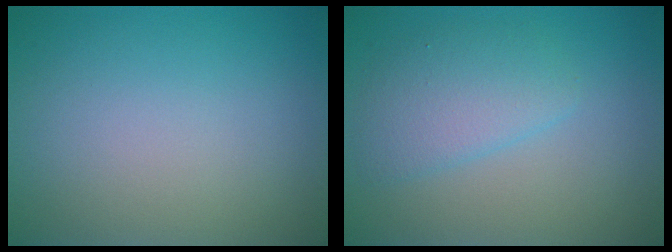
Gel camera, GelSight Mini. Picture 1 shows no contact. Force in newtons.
{"total": 3.3, "press": 3.3, "slide": 0.1}